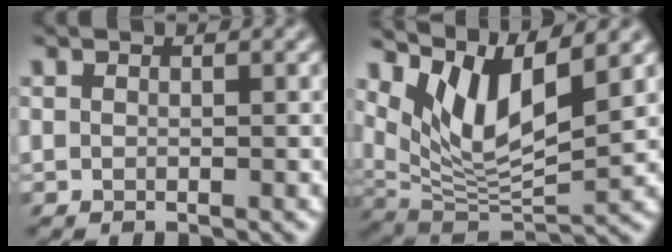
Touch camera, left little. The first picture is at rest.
{"total": 8.4, "force": [4.2, 2.3, 6.9], "torque": [-0.136, 0.001, 0.079]}